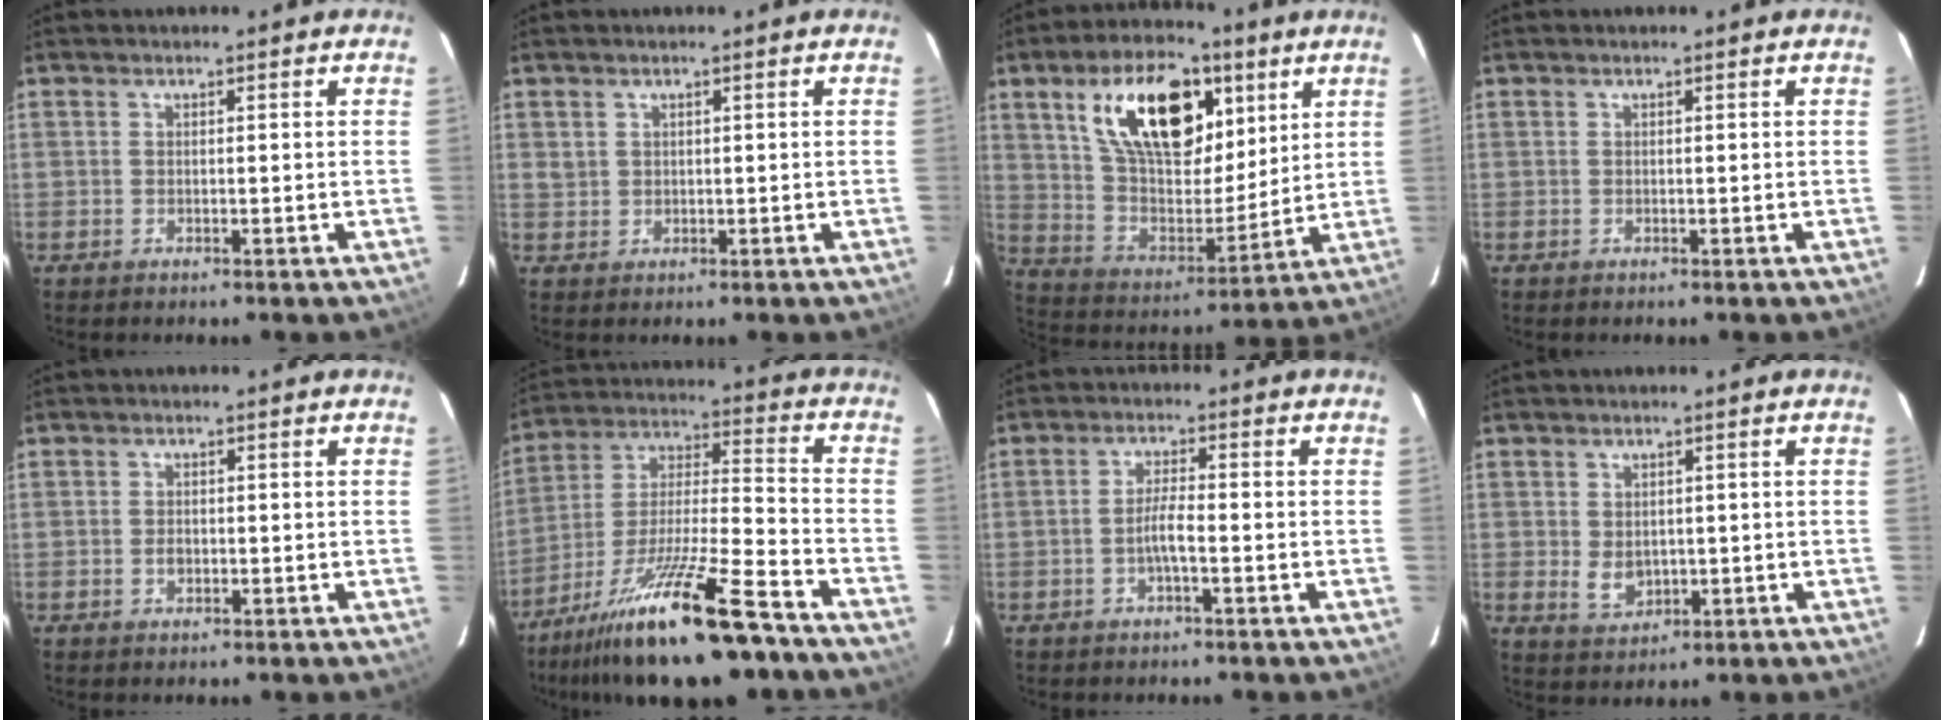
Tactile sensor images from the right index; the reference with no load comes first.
{"total": 1.5, "force": [0.6, 1.3, 0.3], "torque": [-0.004, 0.006, 0.013]}
{"total": 20.7, "force": [9.5, 10.6, 15.1], "torque": [-0.270, 0.016, 0.175]}
{"total": 0.0}
{"total": 1.5, "force": [-0.4, 1.2, 0.9], "torque": [-0.017, 0.002, -0.008]}
{"total": 21.6, "force": [-16.3, 2.7, 13.8], "torque": [-0.253, -0.027, -0.274]}
{"total": 3.4, "force": [-1.4, 0.3, 3.0], "torque": [-0.061, 0.004, -0.027]}
{"total": 4.2, "force": [-0.1, 3.3, 2.7], "torque": [-0.048, -0.004, 0.007]}